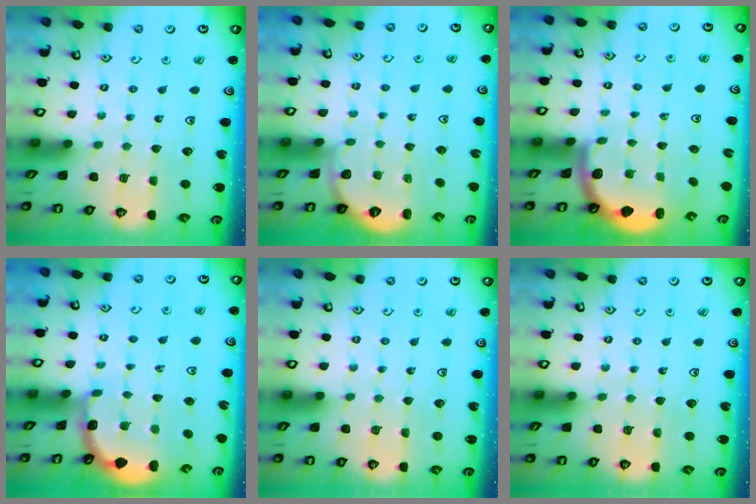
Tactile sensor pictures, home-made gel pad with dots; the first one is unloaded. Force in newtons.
{"total": 0.0}
{"total": 1.8, "press": 1.8, "slide": 0.1}
{"total": 2.1, "press": 2.1, "slide": 0.2}
{"total": 0.0}
{"total": 0.0}